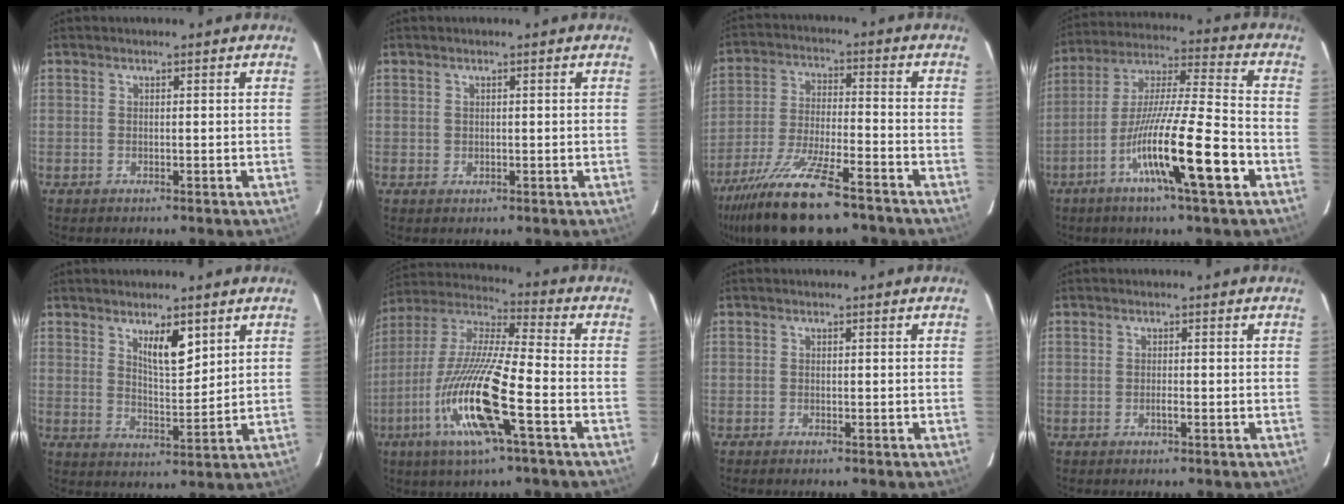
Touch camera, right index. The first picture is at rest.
{"total": 0.7, "force": [0.0, 0.6, 0.3], "torque": [-0.008, 0.000, 0.002]}
{"total": 16.2, "force": [-12.1, 2.3, 10.5], "torque": [-0.197, -0.037, -0.212]}
{"total": 16.7, "force": [-7.0, 0.3, 15.1], "torque": [-0.276, -0.014, -0.126]}
{"total": 6.1, "force": [3.5, 1.7, 4.7], "torque": [-0.082, -0.007, 0.064]}
{"total": 17.4, "force": [-6.2, 1.5, 16.2], "torque": [-0.340, -0.015, -0.120]}
{"total": 0.7, "force": [-0.6, 0.1, 0.4], "torque": [-0.010, -0.002, -0.007]}
{"total": 0.8, "force": [-0.3, 0.0, 0.7], "torque": [-0.015, 0.001, -0.006]}